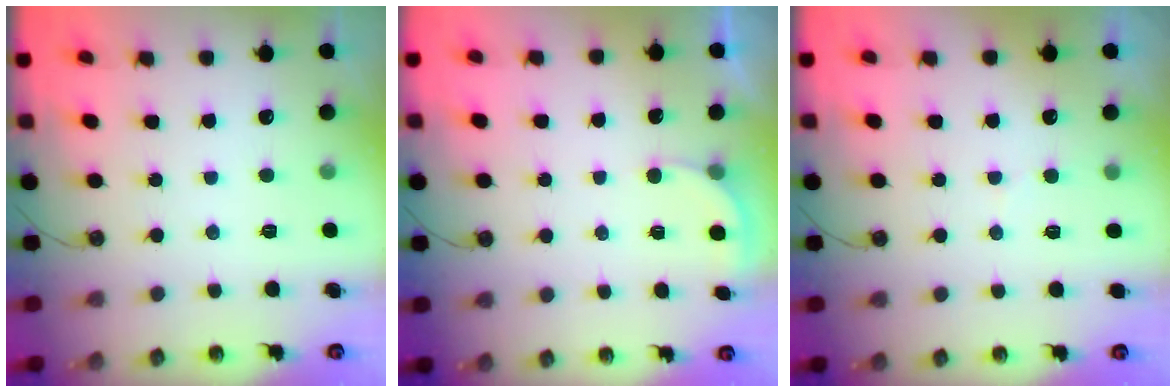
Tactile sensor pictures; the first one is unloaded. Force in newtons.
{"total": 2.5, "press": 2.5, "slide": 0.2}
{"total": 4.5, "press": 4.5, "slide": 0.4}